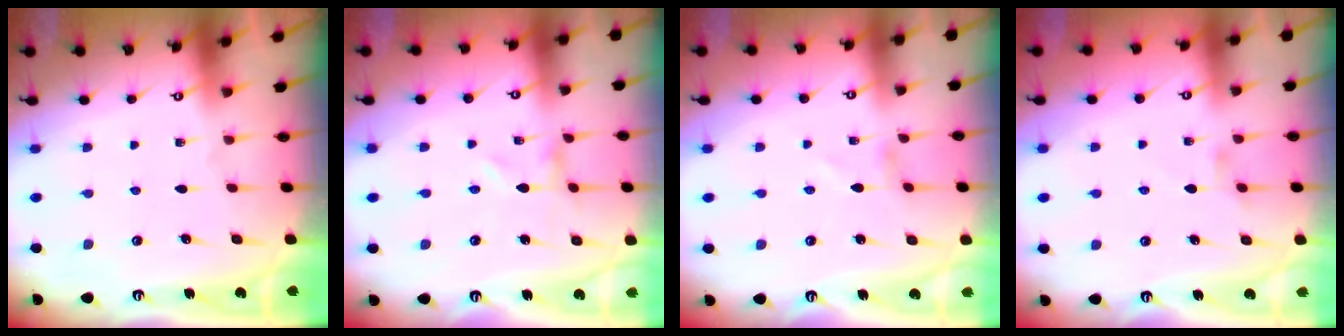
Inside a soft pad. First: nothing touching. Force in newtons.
{"total": 0.0}
{"total": 0.0}
{"total": 1.6, "press": 1.6, "slide": 0.3}